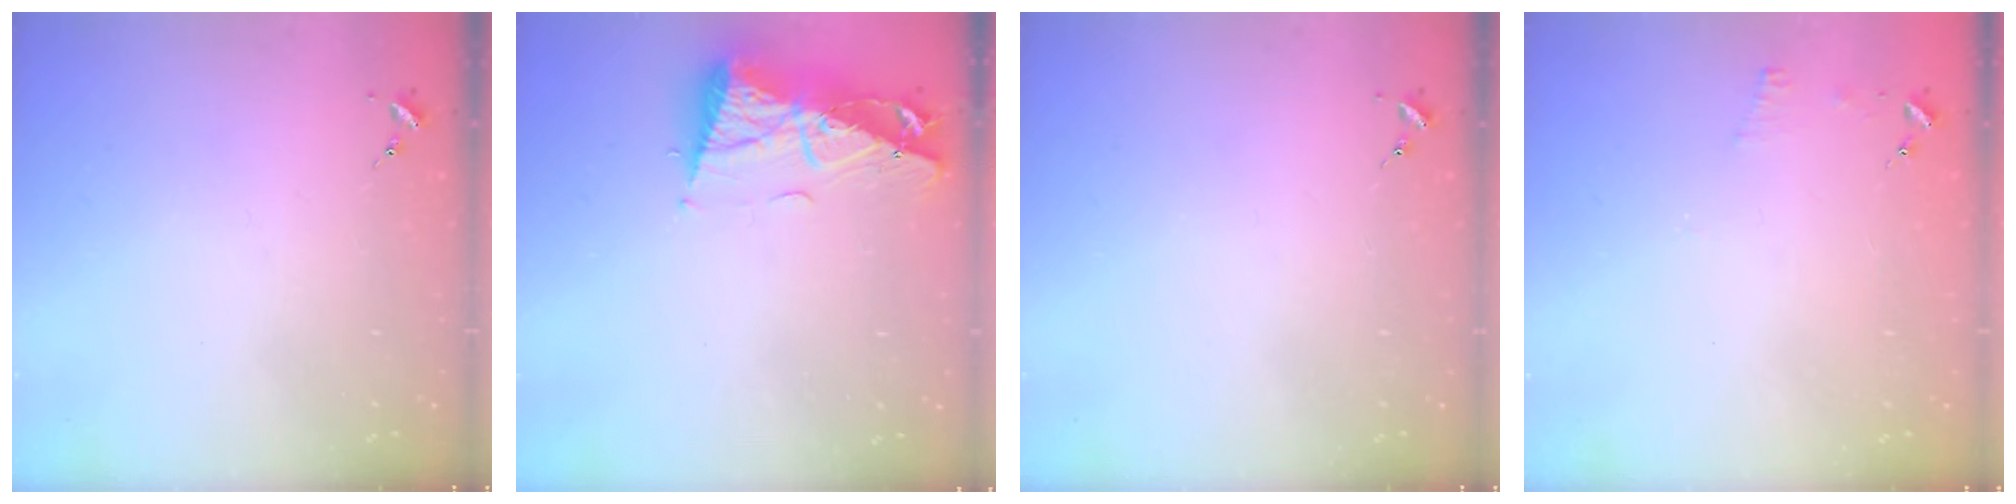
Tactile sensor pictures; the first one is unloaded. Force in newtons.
{"total": 11.0, "press": 10.9, "slide": 1.3}
{"total": 0.0}
{"total": 4.7, "press": 4.6, "slide": 0.5}